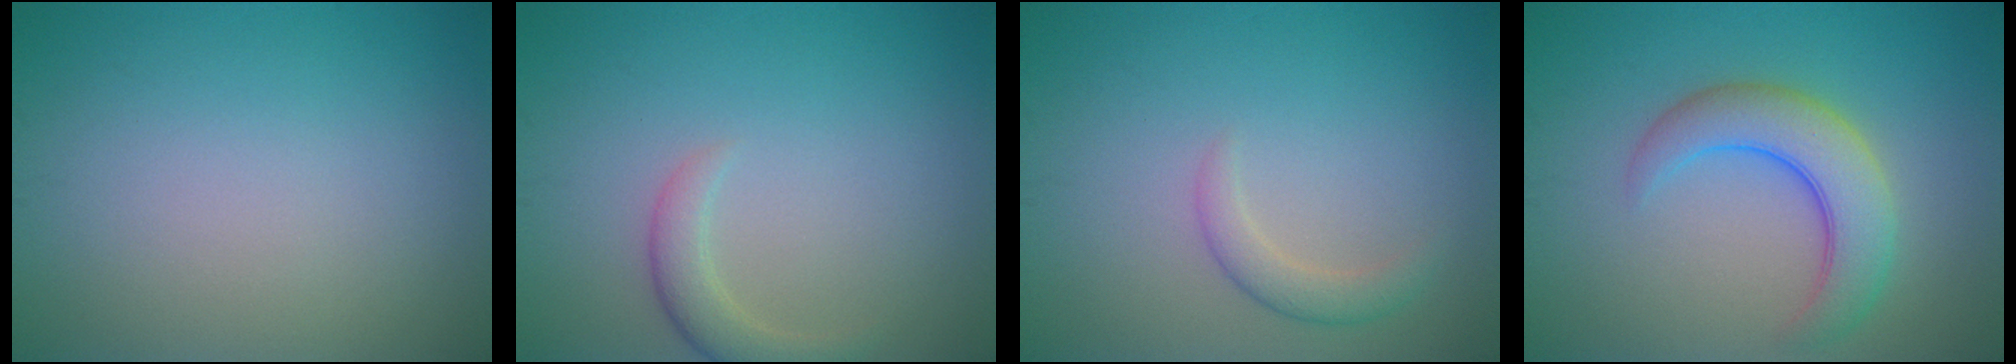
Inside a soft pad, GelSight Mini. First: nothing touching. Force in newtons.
{"total": 2.2, "press": 2.2, "slide": 0.2}
{"total": 1.8, "press": 1.8, "slide": 0.1}
{"total": 5.4, "press": 5.3, "slide": 0.3}